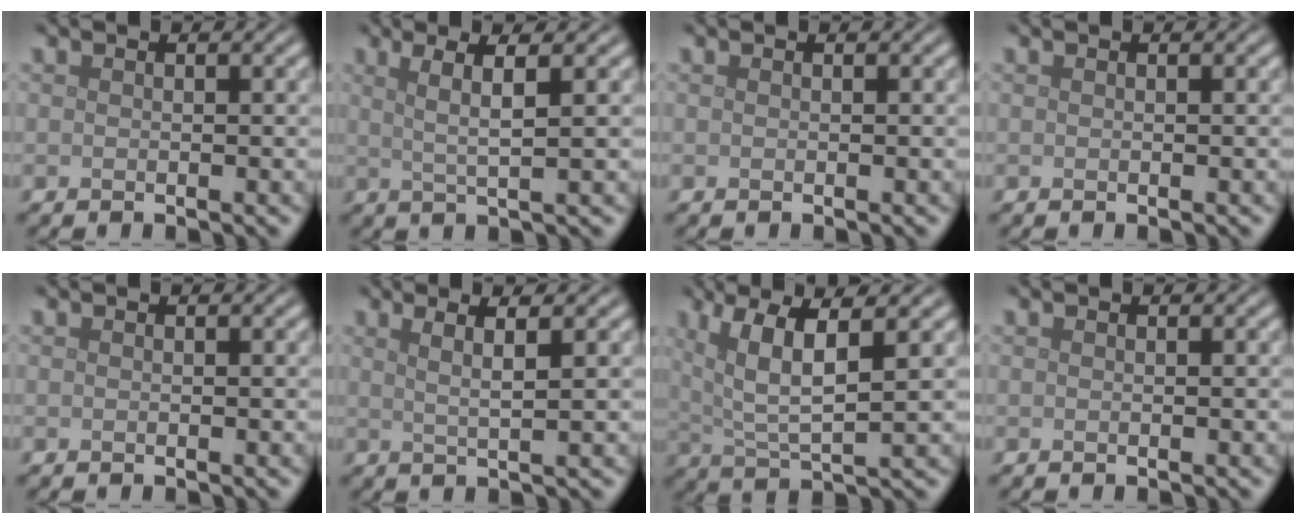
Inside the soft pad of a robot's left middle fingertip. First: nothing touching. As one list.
[{"total": 3.1, "force": [1.3, 0.4, 2.8], "torque": [-0.050, 0.001, 0.023]}, {"total": 0.0}, {"total": 0.0}, {"total": 0.0}, {"total": 3.1, "force": [1.6, 0.7, 2.5], "torque": [-0.035, 0.004, 0.005]}, {"total": 6.3, "force": [2.8, 1.7, 5.4], "torque": [-0.107, 0.001, 0.055]}, {"total": 0.0}]